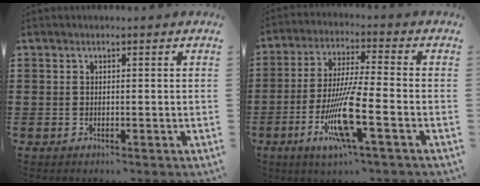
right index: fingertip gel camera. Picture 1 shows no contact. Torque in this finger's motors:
{"motor_torque": [1.30, -0.83, 1.05, 0.21]}